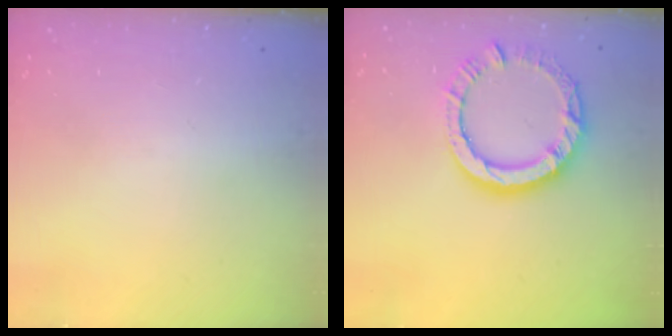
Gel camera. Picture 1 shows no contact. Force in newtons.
{"total": 11.7, "press": 11.6, "slide": 1.4}